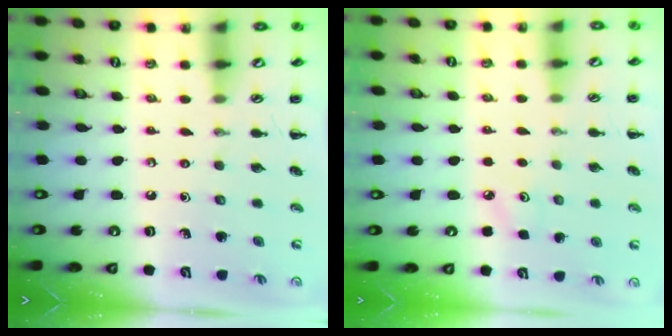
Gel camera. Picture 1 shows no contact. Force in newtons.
{"total": 5.8, "press": 5.6, "slide": 1.5}